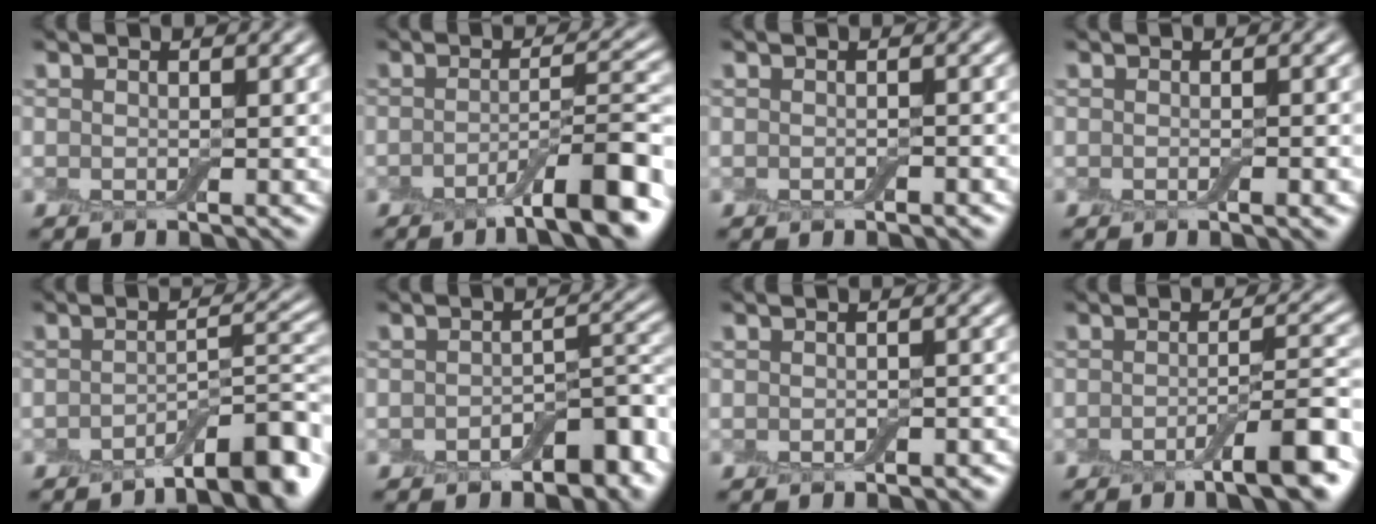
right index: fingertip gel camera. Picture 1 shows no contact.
{"total": 7.3, "force": [-3.8, 1.4, 6.1], "torque": [-0.082, 0.009, -0.062]}
{"total": 0.6, "force": [-0.4, 0.1, 0.5], "torque": [-0.007, 0.001, -0.004]}
{"total": 1.0, "force": [-0.4, 0.1, 1.0], "torque": [-0.013, 0.000, -0.006]}
{"total": 6.1, "force": [-4.1, 1.4, 4.3], "torque": [-0.055, 0.012, -0.061]}
{"total": 5.2, "force": [-2.5, 2.4, 3.8], "torque": [-0.048, 0.005, -0.037]}
{"total": 1.2, "force": [-0.6, 0.6, 0.8], "torque": [-0.015, -0.002, -0.008]}
{"total": 6.1, "force": [-2.9, 1.2, 5.2], "torque": [-0.070, 0.006, -0.046]}